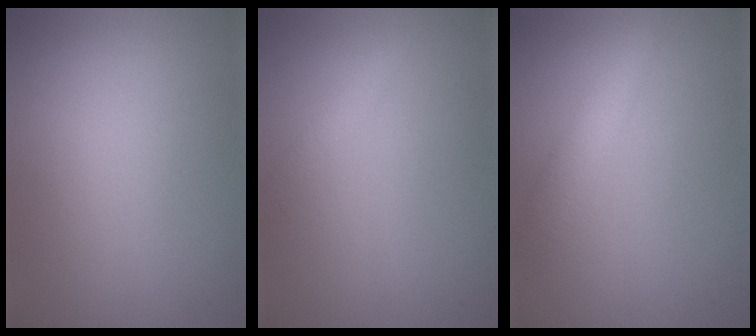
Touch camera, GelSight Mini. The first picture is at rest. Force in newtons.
{"total": 1.4, "press": 1.4, "slide": 0.0}
{"total": 3.1, "press": 3.1, "slide": 0.0}